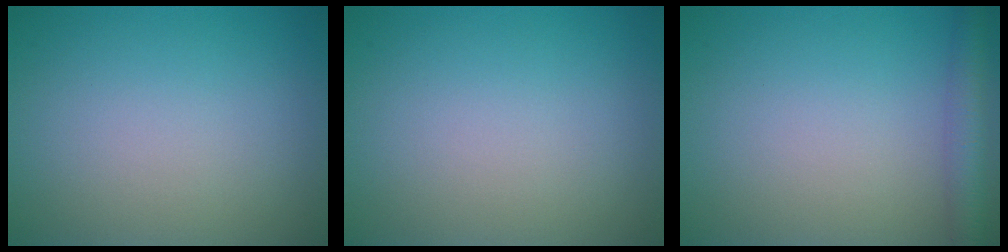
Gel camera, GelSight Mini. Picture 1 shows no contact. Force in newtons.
{"total": 0.0}
{"total": 3.4, "press": 3.3, "slide": 0.2}